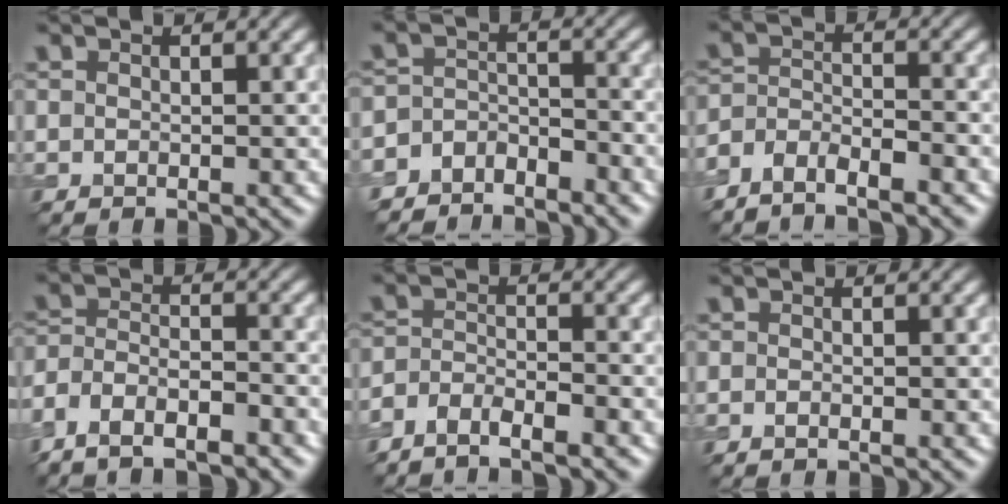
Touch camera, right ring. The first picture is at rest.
{"total": 4.0, "force": [-3.7, 1.3, 0.1], "torque": [0.004, -0.003, -0.068]}
{"total": 3.4, "force": [-3.2, 0.9, 0.9], "torque": [-0.015, -0.002, -0.066]}
{"total": 5.3, "force": [-4.4, 2.0, 2.3], "torque": [-0.038, -0.010, -0.085]}
{"total": 3.0, "force": [-2.7, 0.7, 0.9], "torque": [-0.016, -0.002, -0.059]}
{"total": 0.0}